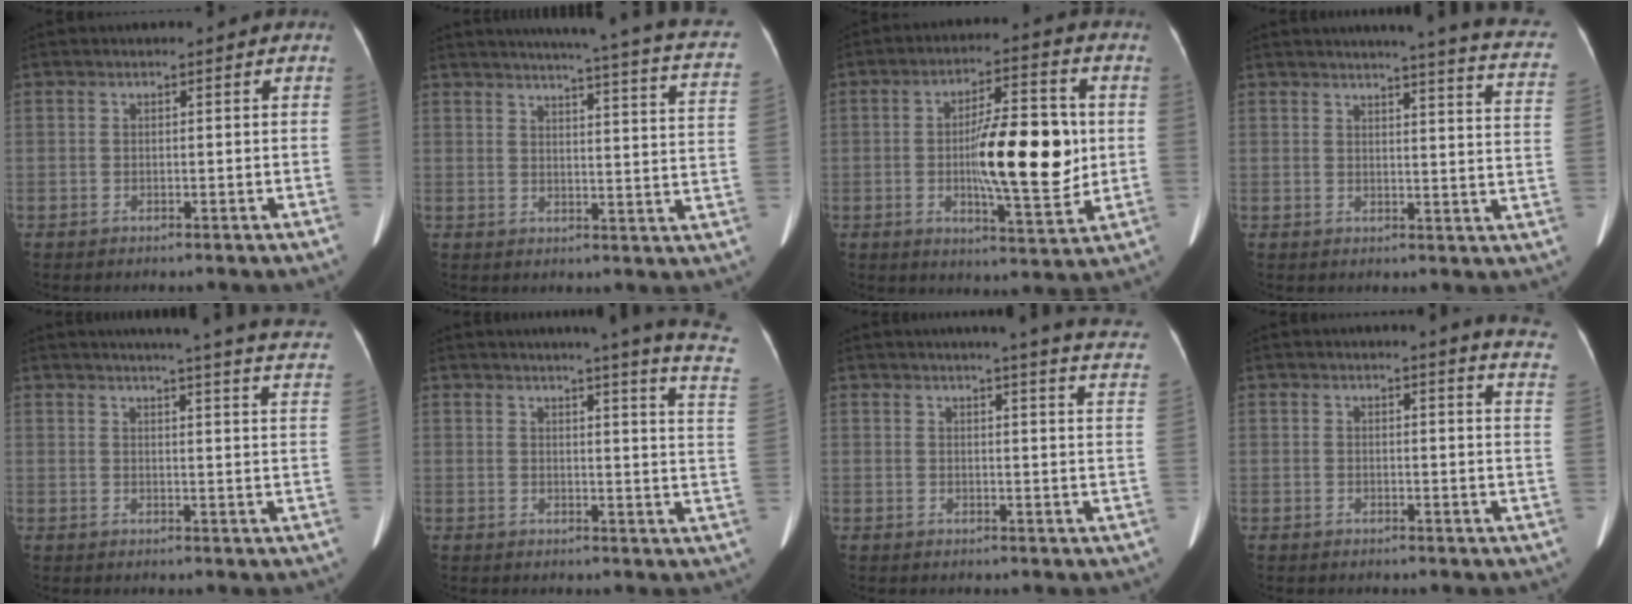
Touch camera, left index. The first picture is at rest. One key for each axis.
{"total": 21.3, "fx": 17.7, "fy": 0.8, "fz": 11.8, "tx": -0.156, "ty": -0.034, "tz": 0.192}
{"total": 13.9, "fx": 0.0, "fy": 3.3, "fz": 13.5, "tx": -0.218, "ty": 0.002, "tz": 0.000}
{"total": 16.3, "fx": 13.8, "fy": 0.5, "fz": 8.7, "tx": -0.108, "ty": -0.049, "tz": 0.136}
{"total": 24.1, "fx": 21.9, "fy": 0.7, "fz": 10.0, "tx": -0.131, "ty": -0.064, "tz": 0.239}
{"total": 15.7, "fx": 13.2, "fy": -1.8, "fz": 8.3, "tx": -0.113, "ty": -0.078, "tz": 0.132}
{"total": 18.9, "fx": 17.2, "fy": 0.1, "fz": 7.7, "tx": -0.090, "ty": -0.071, "tz": 0.177}
{"total": 9.9, "fx": 9.3, "fy": -0.5, "fz": 3.4, "tx": -0.023, "ty": -0.075, "tz": 0.070}